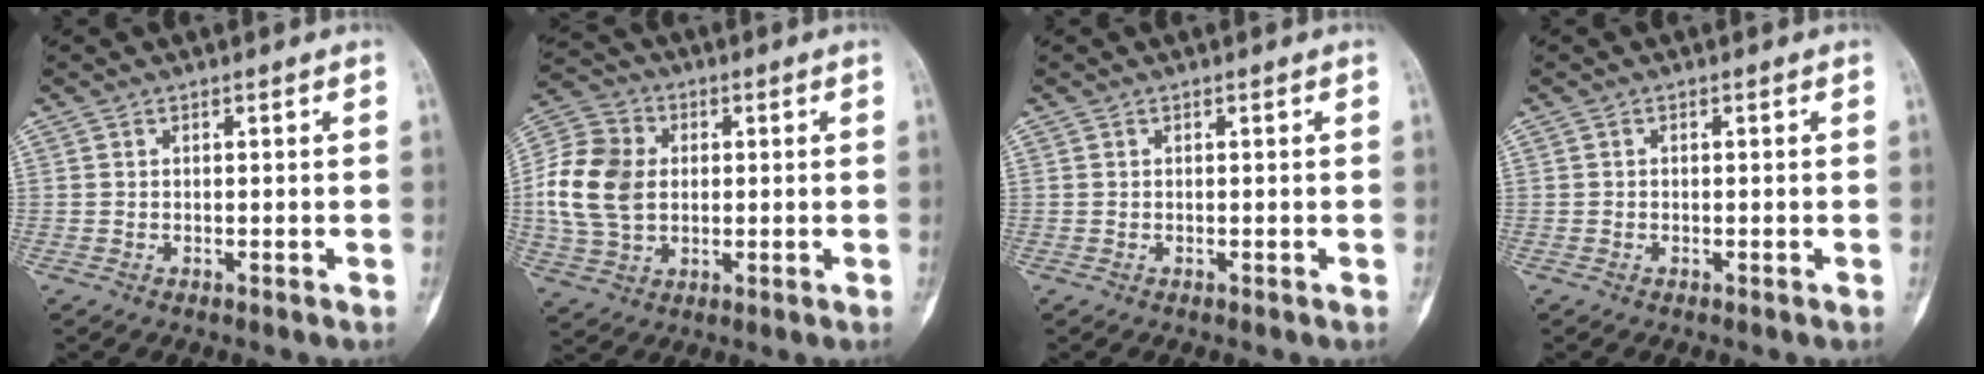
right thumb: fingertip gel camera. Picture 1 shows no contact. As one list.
[{"total": 13.9, "force": [0.7, 10.4, 9.2], "torque": [-0.169, 0.010, 0.013]}, {"total": 0.0}, {"total": 0.0}]